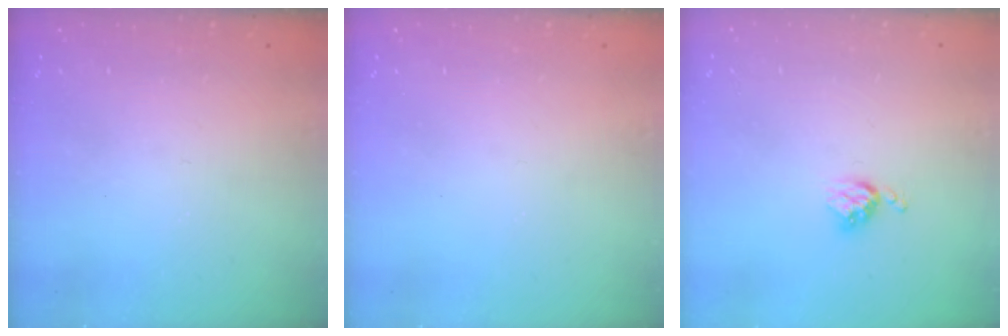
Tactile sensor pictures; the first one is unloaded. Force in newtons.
{"total": 0.0}
{"total": 3.8, "press": 3.8, "slide": 0.4}